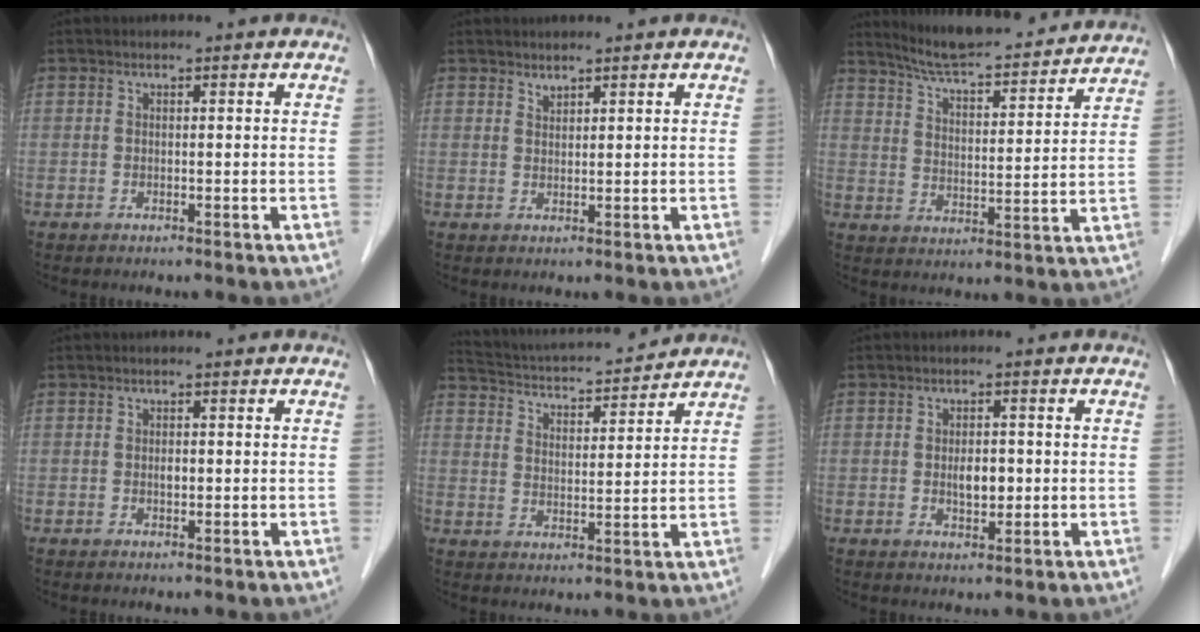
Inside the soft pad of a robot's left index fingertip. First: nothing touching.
{"total": 0.8, "force": [0.8, 0.0, 0.1], "torque": [-0.001, -0.003, 0.015]}
{"total": 18.8, "force": [17.5, 1.9, 6.6], "torque": [-0.101, 0.002, 0.245]}
{"total": 0.7, "force": [0.0, 0.4, 0.6], "torque": [-0.010, 0.002, -0.001]}
{"total": 13.9, "force": [13.2, 1.5, 3.9], "torque": [-0.073, 0.023, 0.207]}
{"total": 3.0, "force": [-0.2, 1.4, 2.6], "torque": [-0.043, 0.001, -0.001]}